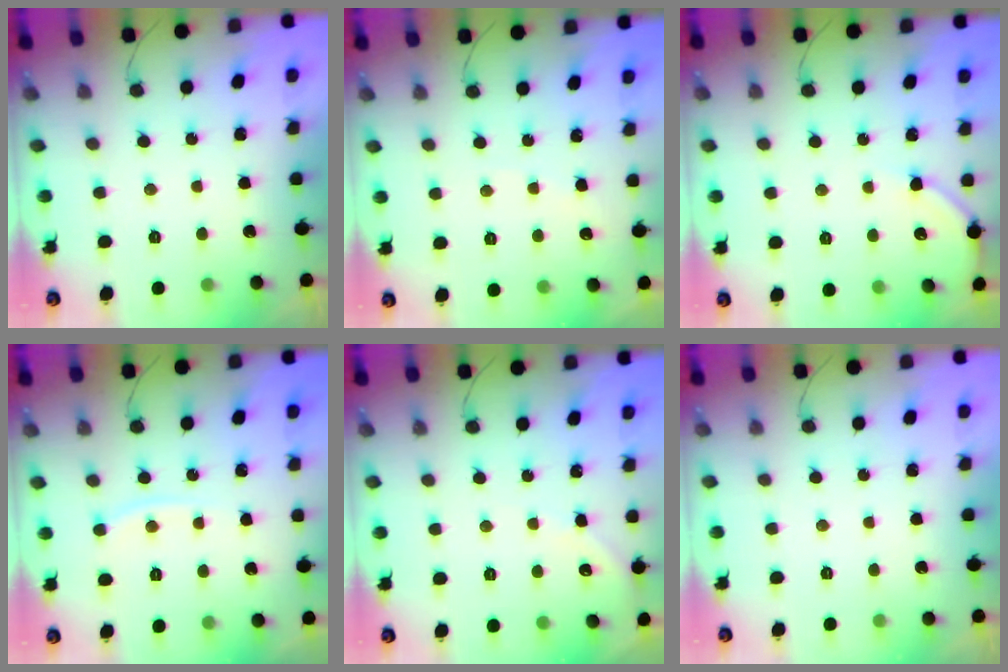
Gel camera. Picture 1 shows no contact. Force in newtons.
{"total": 1.8, "press": 1.7, "slide": 0.3}
{"total": 5.2, "press": 5.1, "slide": 0.8}
{"total": 4.5, "press": 4.5, "slide": 0.6}
{"total": 2.2, "press": 2.2, "slide": 0.4}
{"total": 0.0}